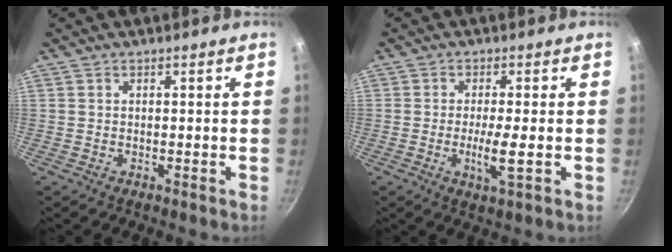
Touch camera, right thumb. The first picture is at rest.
{"total": 5.0, "force": [-0.8, 0.5, 4.9], "torque": [-0.090, -0.005, -0.016]}